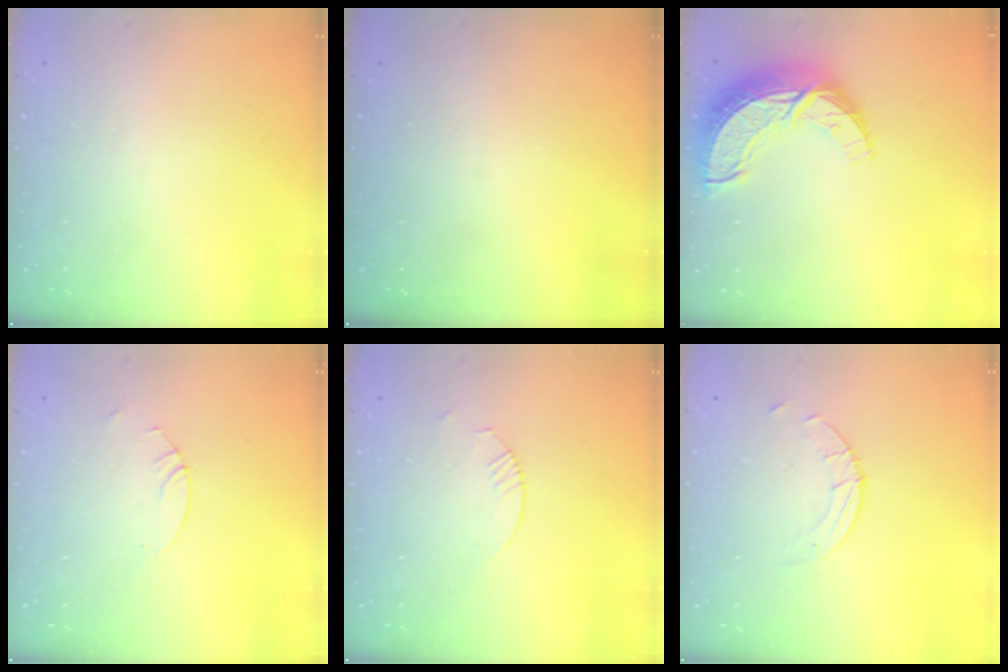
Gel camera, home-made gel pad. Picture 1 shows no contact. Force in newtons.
{"total": 0.0}
{"total": 15.1, "press": 15.1, "slide": 1.3}
{"total": 2.7, "press": 2.7, "slide": 0.2}
{"total": 1.8, "press": 1.8, "slide": 0.2}
{"total": 2.7, "press": 2.7, "slide": 0.3}